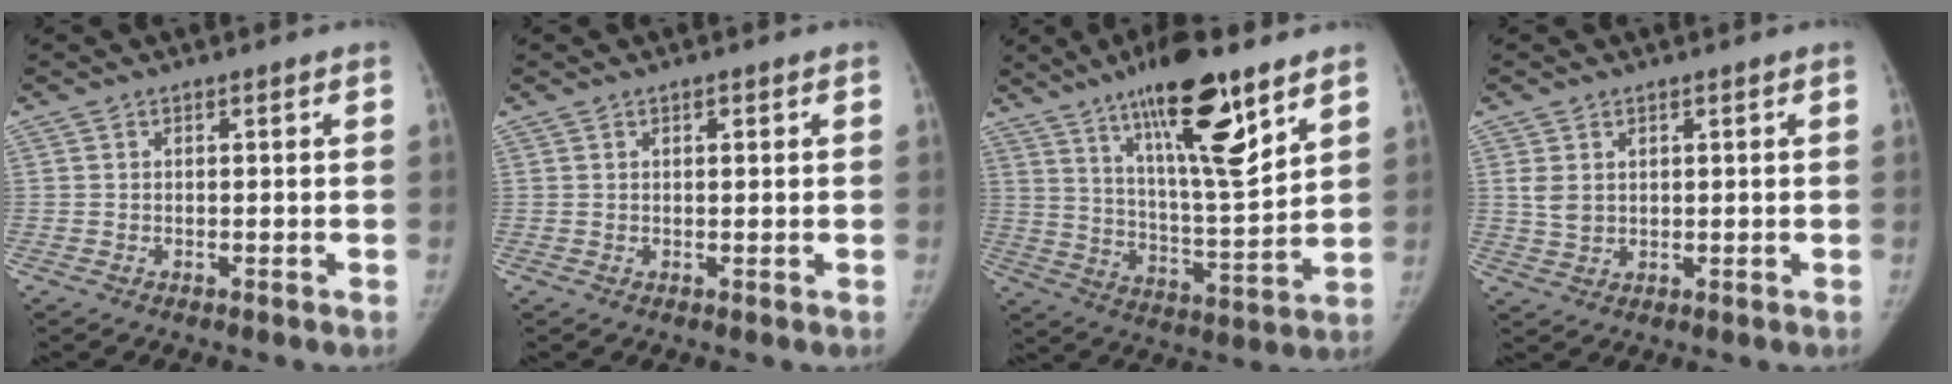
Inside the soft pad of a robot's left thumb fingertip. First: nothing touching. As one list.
[{"total": 1.0, "force": [0.5, 0.5, 0.8], "torque": [-0.009, 0.000, 0.007]}, {"total": 19.1, "force": [11.5, 4.0, 14.7], "torque": [-0.222, -0.061, 0.199]}, {"total": 3.2, "force": [1.1, 2.4, 1.8], "torque": [-0.028, -0.005, 0.029]}]